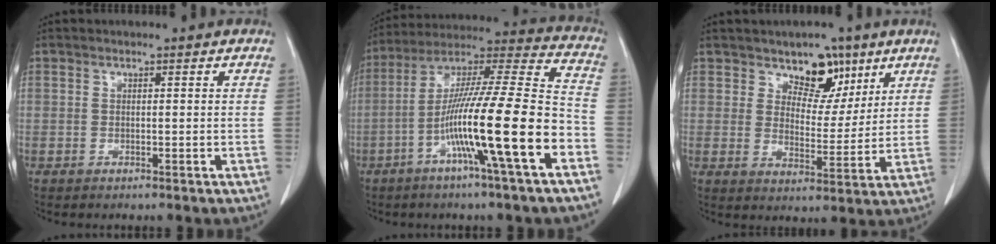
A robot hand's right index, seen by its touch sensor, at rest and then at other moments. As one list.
[{"total": 20.2, "force": [-7.5, -0.1, 18.8], "torque": [-0.324, -0.009, -0.139]}, {"total": 7.4, "force": [4.8, 4.4, 3.6], "torque": [-0.042, -0.002, 0.079]}]